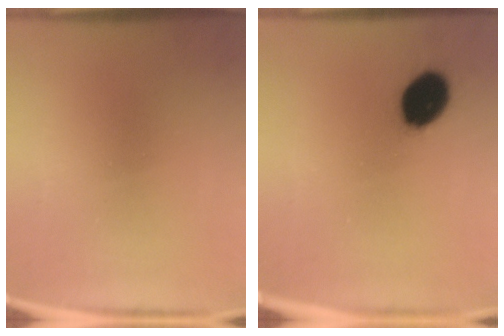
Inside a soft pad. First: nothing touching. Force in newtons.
{"total": 10.9}